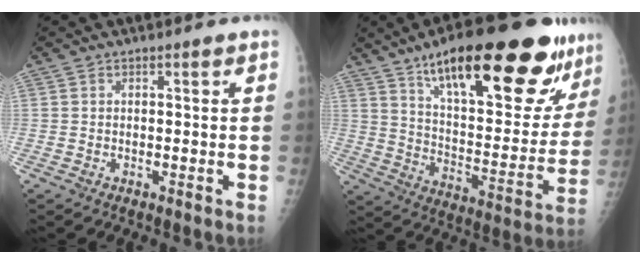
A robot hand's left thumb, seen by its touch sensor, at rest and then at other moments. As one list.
[{"total": 30.1, "force": [18.5, 9.8, 21.6], "torque": [-0.281, -0.049, 0.284]}]